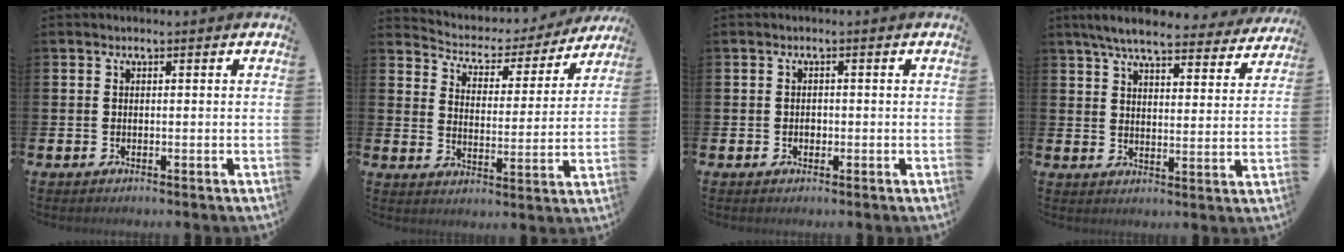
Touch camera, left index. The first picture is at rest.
{"total": 4.1, "force": [3.7, 1.7, 0.5], "torque": [-0.035, -0.033, 0.054]}
{"total": 0.9, "force": [-0.1, 0.7, 0.5], "torque": [-0.001, 0.002, -0.005]}
{"total": 7.0, "force": [6.4, 1.0, 2.7], "torque": [-0.059, -0.035, 0.108]}